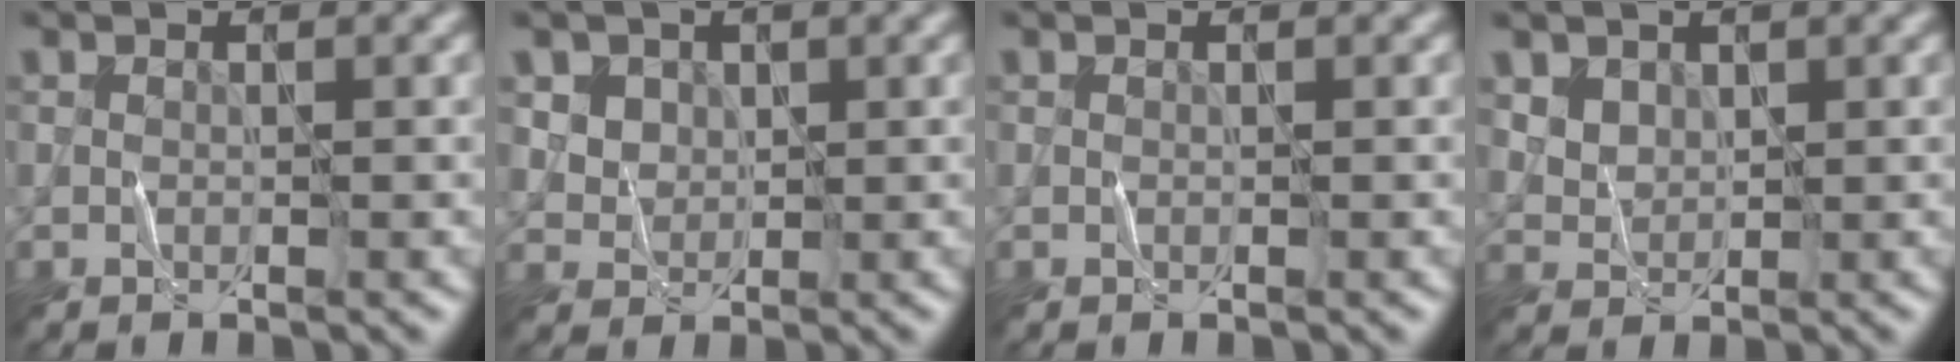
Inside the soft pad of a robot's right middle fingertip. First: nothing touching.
{"total": 4.6, "force": [2.4, 3.4, 1.8], "torque": [-0.051, 0.001, 0.050]}
{"total": 0.0}
{"total": 3.1, "force": [1.9, 2.1, 1.3], "torque": [-0.039, -0.001, 0.052]}